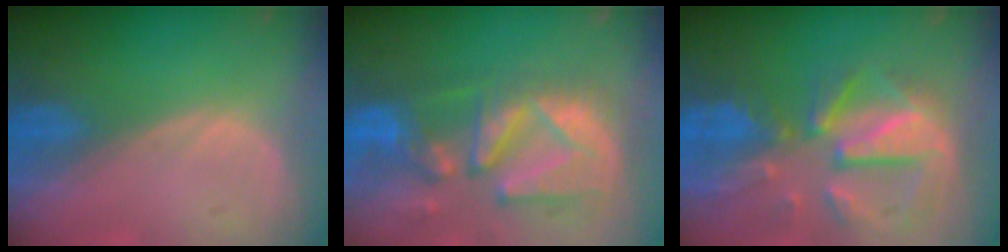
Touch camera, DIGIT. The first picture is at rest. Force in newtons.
{"total": 12.7, "press": 11.2, "slide": 6.1}
{"total": 11.9, "press": 10.4, "slide": 5.7}